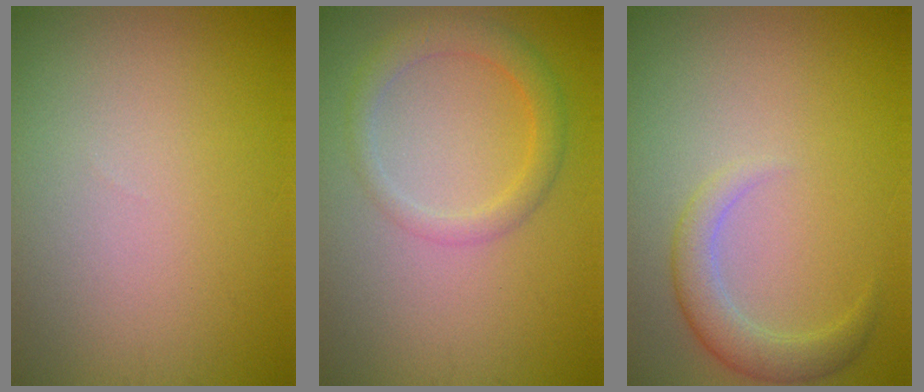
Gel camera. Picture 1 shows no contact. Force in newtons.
{"total": 2.7, "press": 2.7, "slide": 0.1}
{"total": 2.7, "press": 2.7, "slide": 0.1}